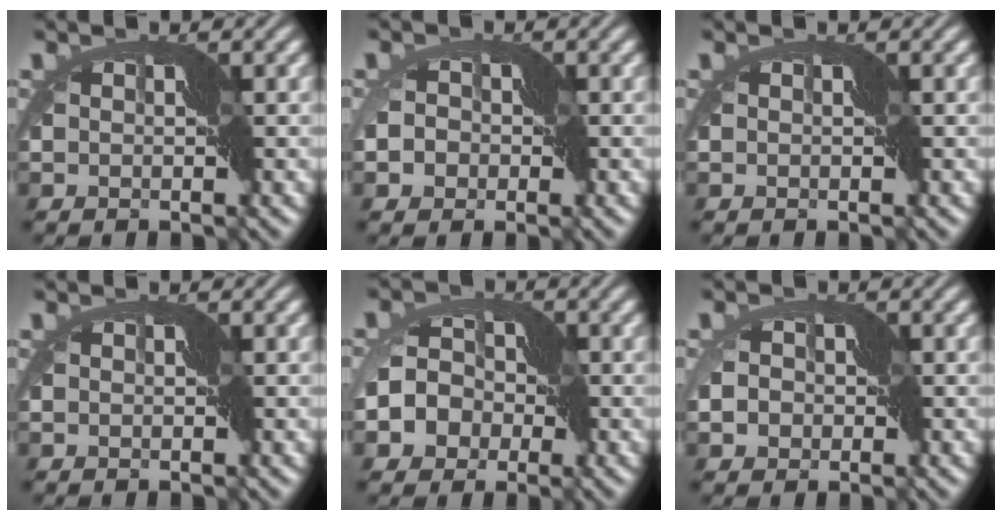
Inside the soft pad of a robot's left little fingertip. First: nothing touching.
{"total": 3.5, "force": [-1.9, 2.8, 0.8], "torque": [-0.003, -0.005, -0.047]}
{"total": 0.0}
{"total": 0.0}
{"total": 5.0, "force": [-1.0, 4.1, 2.7], "torque": [-0.033, -0.007, -0.040]}
{"total": 3.2, "force": [-1.5, 2.7, 0.9], "torque": [-0.008, -0.008, -0.042]}